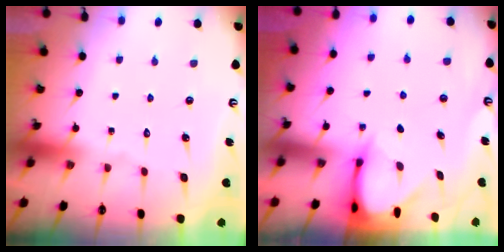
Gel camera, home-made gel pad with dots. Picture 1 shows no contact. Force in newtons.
{"total": 3.7, "press": 3.7, "slide": 0.3}